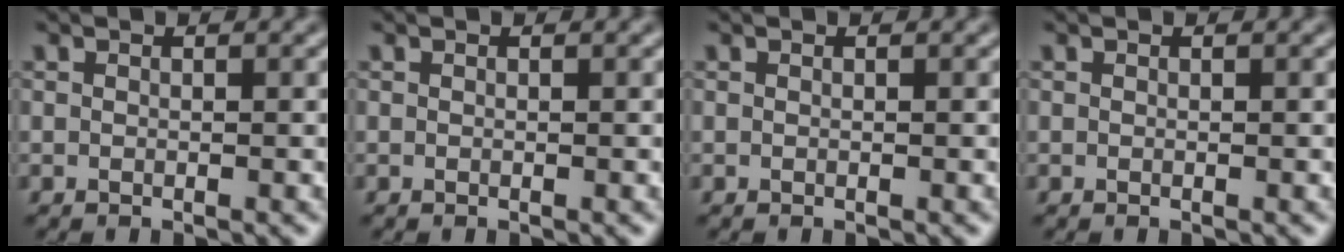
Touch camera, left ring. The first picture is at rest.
{"total": 0.0}
{"total": 0.0}
{"total": 0.0}